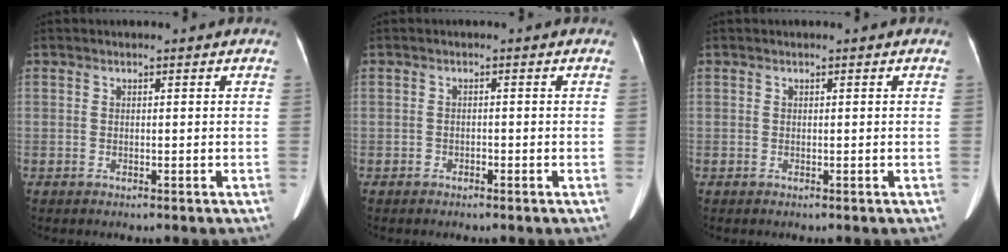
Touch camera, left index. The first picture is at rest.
{"total": 0.8, "force": [-0.6, 0.5, 0.1], "torque": [-0.002, 0.003, -0.014]}
{"total": 0.0}